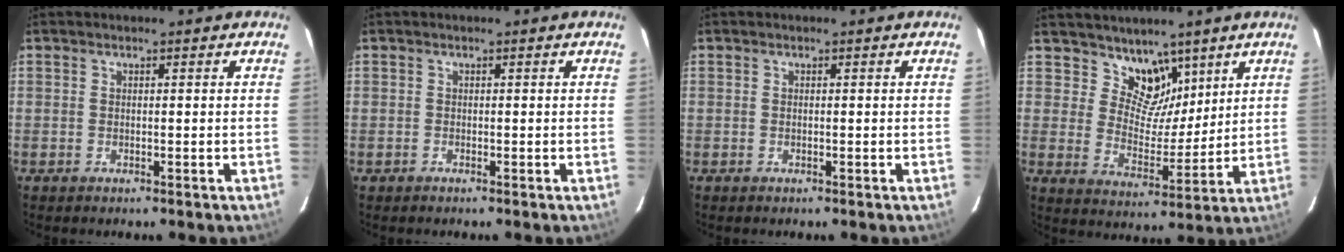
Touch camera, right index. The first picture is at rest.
{"total": 0.6, "force": [-0.3, 0.5, -0.1], "torque": [0.000, 0.003, -0.007]}
{"total": 0.0}
{"total": 8.3, "force": [6.0, 5.3, 2.3], "torque": [-0.021, -0.017, 0.108]}